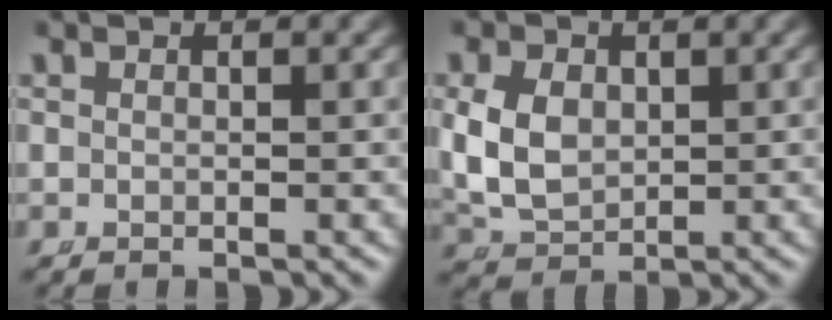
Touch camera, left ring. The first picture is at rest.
{"total": 6.0, "force": [-0.1, 4.9, 3.4], "torque": [-0.094, -0.024, 0.016]}